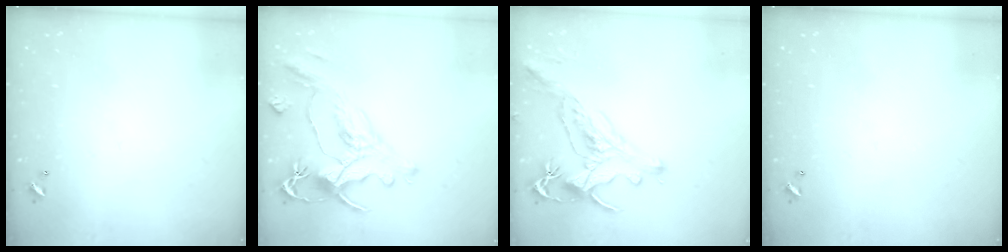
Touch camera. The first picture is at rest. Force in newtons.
{"total": 1.6, "press": 1.0, "slide": 1.3}
{"total": 1.2, "press": 0.9, "slide": 0.9}
{"total": 0.0}